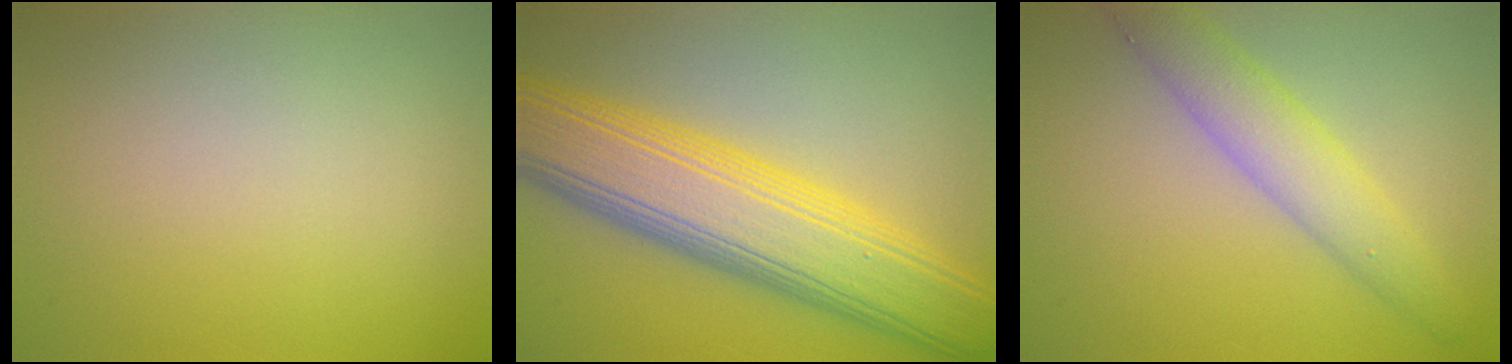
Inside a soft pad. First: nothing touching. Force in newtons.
{"total": 11.0, "press": 11.0, "slide": 0.1}
{"total": 4.3, "press": 4.3, "slide": 0.1}